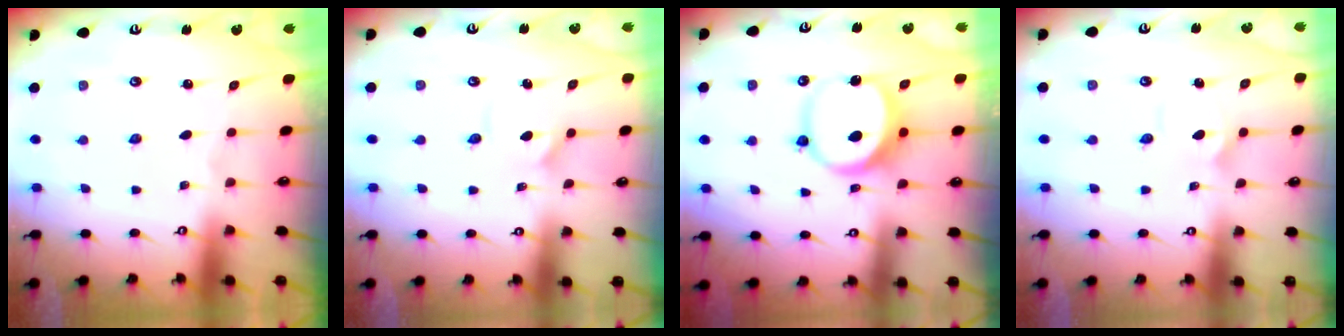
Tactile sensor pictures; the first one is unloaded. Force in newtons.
{"total": 1.0, "press": 1.0, "slide": 0.2}
{"total": 8.0, "press": 8.0, "slide": 1.1}
{"total": 2.5, "press": 2.5, "slide": 0.1}